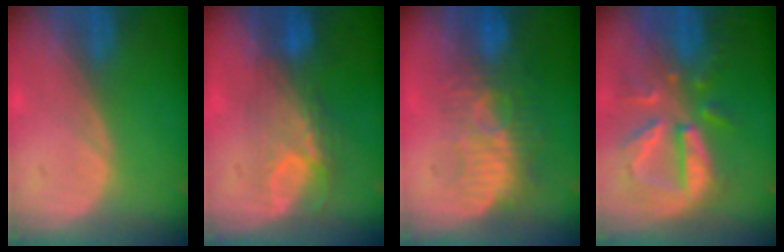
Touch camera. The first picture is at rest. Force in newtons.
{"total": 7.3, "press": 6.6, "slide": 3.1}
{"total": 9.1, "press": 8.3, "slide": 3.7}
{"total": 10.3, "press": 9.2, "slide": 4.6}